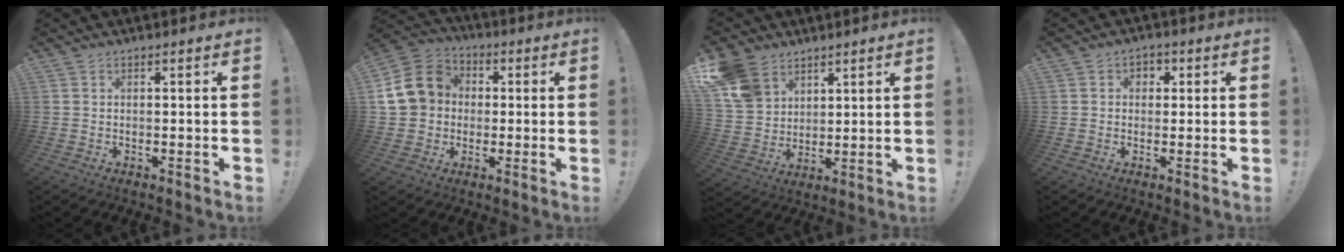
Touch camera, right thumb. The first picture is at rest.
{"total": 15.8, "force": [2.0, 13.6, 7.8], "torque": [-0.134, 0.015, 0.046]}
{"total": 12.6, "force": [7.8, 8.9, 4.5], "torque": [-0.083, -0.041, 0.162]}
{"total": 2.8, "force": [0.1, 2.5, 1.1], "torque": [-0.008, 0.001, -0.002]}